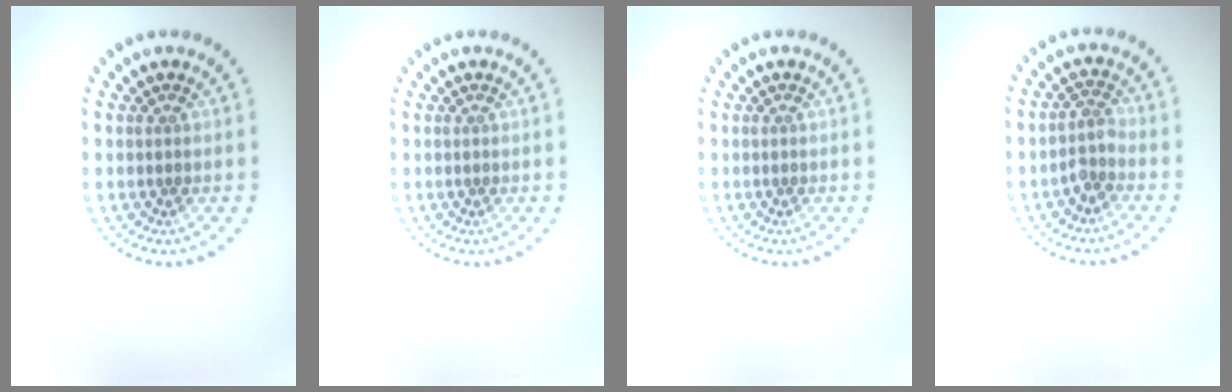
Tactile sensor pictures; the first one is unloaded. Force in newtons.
{"total": 0.0}
{"total": 0.0}
{"total": 1.8, "press": 1.3, "slide": 1.3}